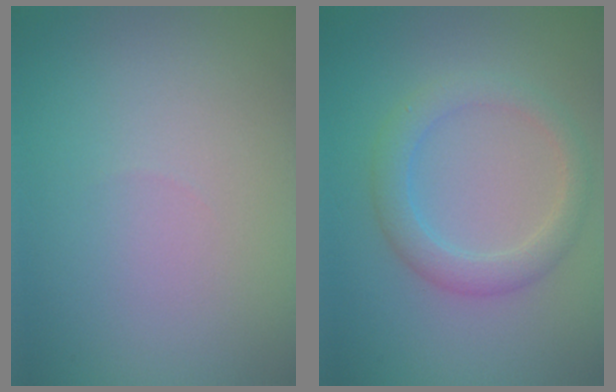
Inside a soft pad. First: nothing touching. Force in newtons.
{"total": 3.1, "press": 3.1, "slide": 0.1}